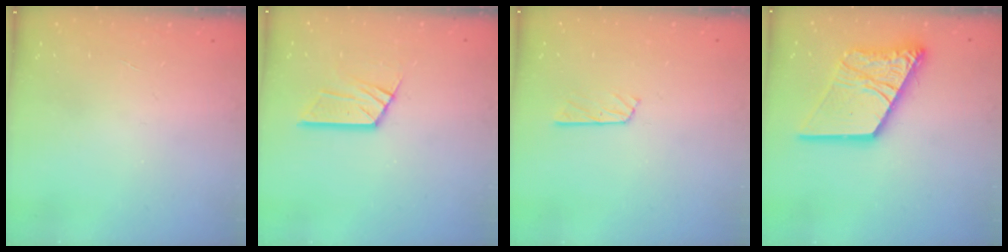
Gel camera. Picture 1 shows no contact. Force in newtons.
{"total": 9.7, "press": 9.6, "slide": 0.8}
{"total": 4.8, "press": 4.7, "slide": 0.4}
{"total": 18.7, "press": 18.6, "slide": 2.5}